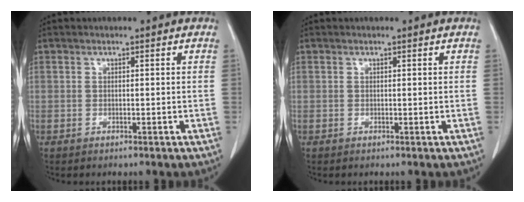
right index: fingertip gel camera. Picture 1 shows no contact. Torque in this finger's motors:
{"motor_torque": [0.00, 0.00, 0.00, 0.00]}